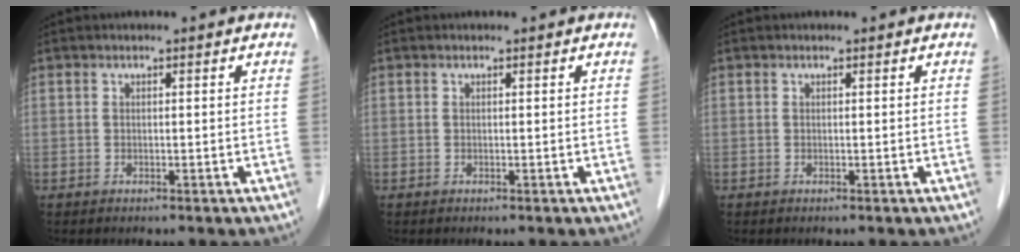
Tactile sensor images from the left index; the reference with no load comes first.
{"total": 0.0}
{"total": 0.0}